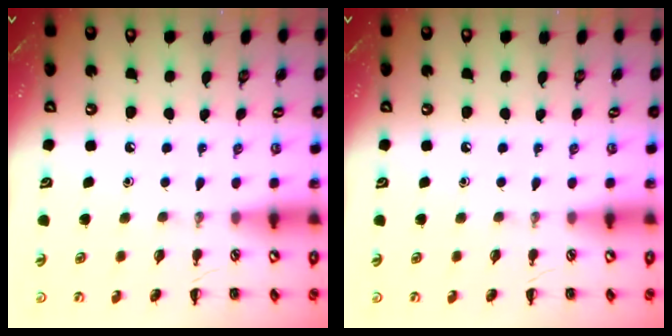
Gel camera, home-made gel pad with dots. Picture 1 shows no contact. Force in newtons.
{"total": 0.0}